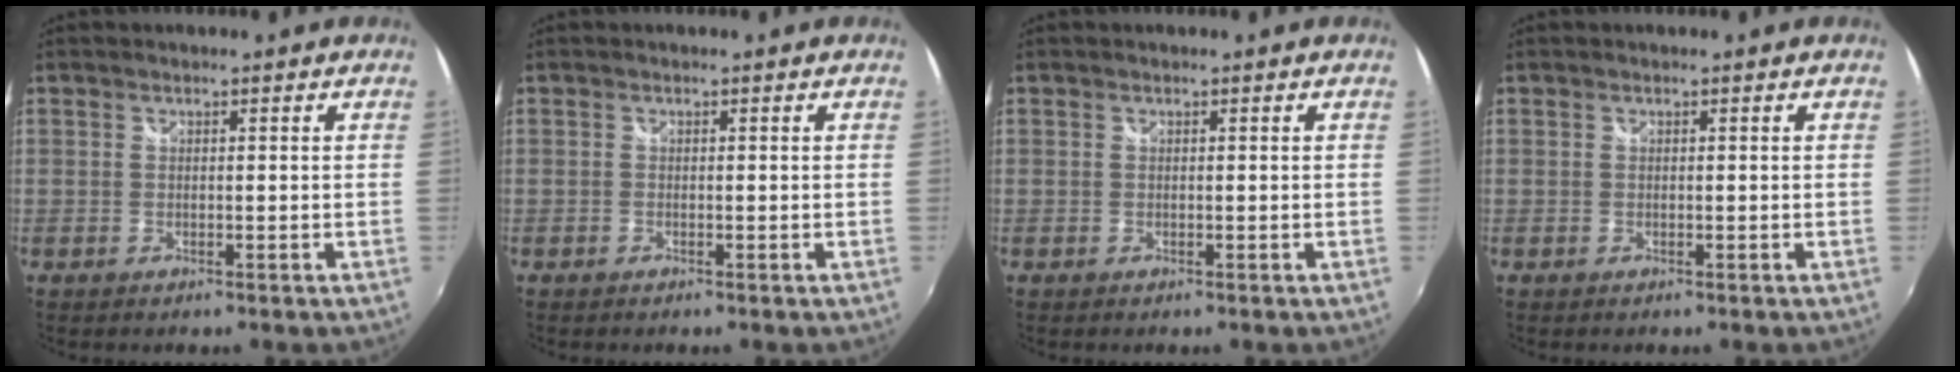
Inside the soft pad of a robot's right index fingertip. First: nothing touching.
{"total": 0.0}
{"total": 0.0}
{"total": 0.0}